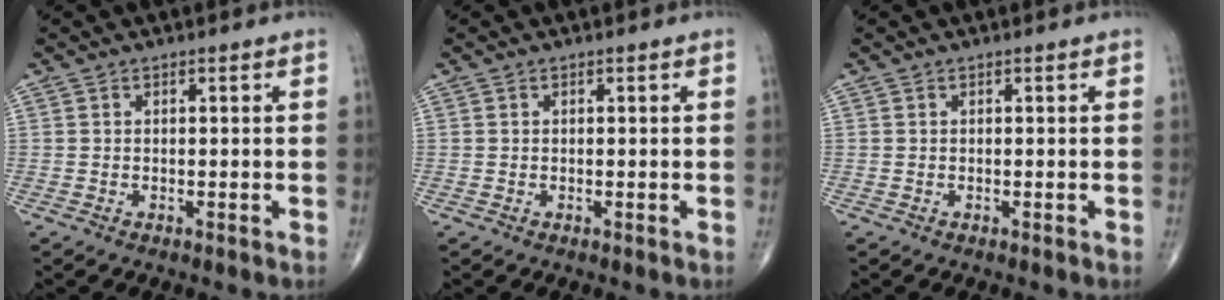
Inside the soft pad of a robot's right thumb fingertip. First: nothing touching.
{"total": 0.0}
{"total": 0.0}